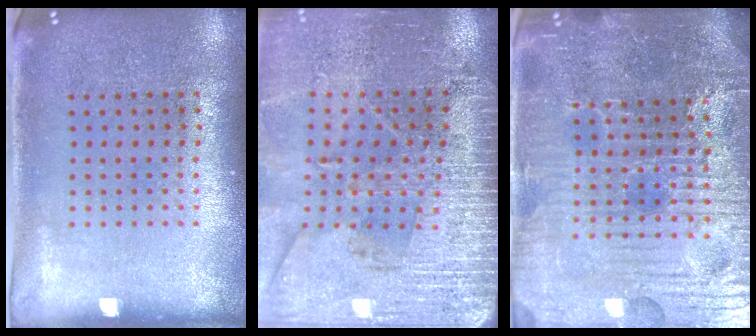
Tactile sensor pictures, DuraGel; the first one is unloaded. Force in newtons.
{"total": 3.0, "press": 3.0, "slide": 0.2}
{"total": 6.0, "press": 5.6, "slide": 2.2}